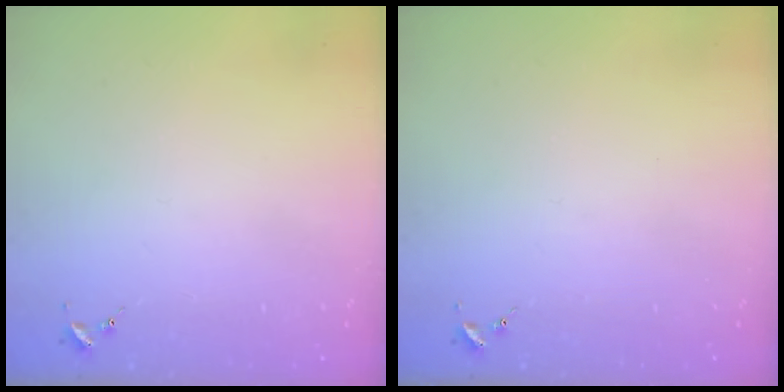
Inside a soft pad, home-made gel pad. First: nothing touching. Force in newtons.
{"total": 0.0}